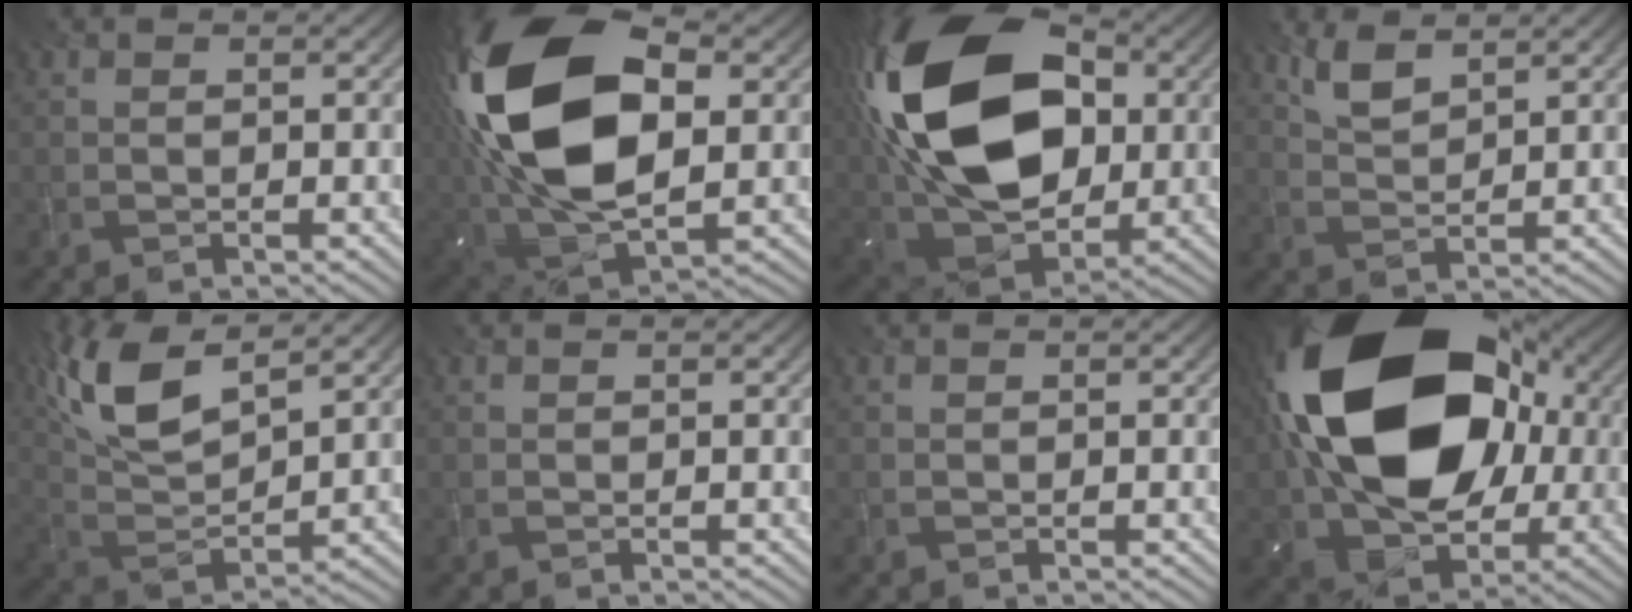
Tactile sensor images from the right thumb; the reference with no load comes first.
{"total": 20.9, "force": [4.0, 12.0, 16.7], "torque": [-0.357, 0.017, 0.060]}
{"total": 21.0, "force": [4.1, 13.5, 15.6], "torque": [-0.316, 0.028, 0.056]}
{"total": 3.7, "force": [2.7, 1.3, 2.3], "torque": [-0.060, -0.004, 0.059]}
{"total": 12.2, "force": [7.5, 4.1, 8.7], "torque": [-0.211, 0.015, 0.149]}
{"total": 0.0}
{"total": 0.0}
{"total": 22.2, "force": [3.5, 15.2, 15.8], "torque": [-0.319, -0.004, 0.063]}